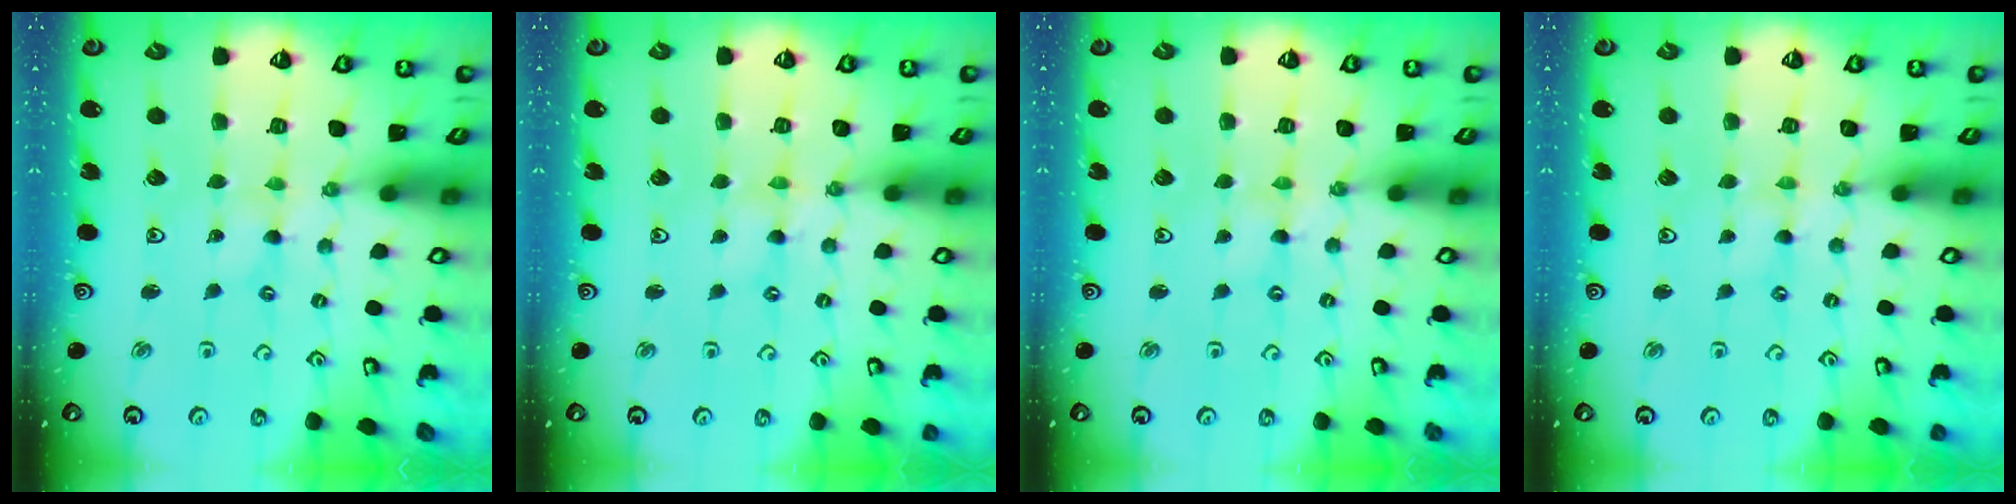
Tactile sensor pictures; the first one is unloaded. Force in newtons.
{"total": 0.0}
{"total": 0.0}
{"total": 0.0}